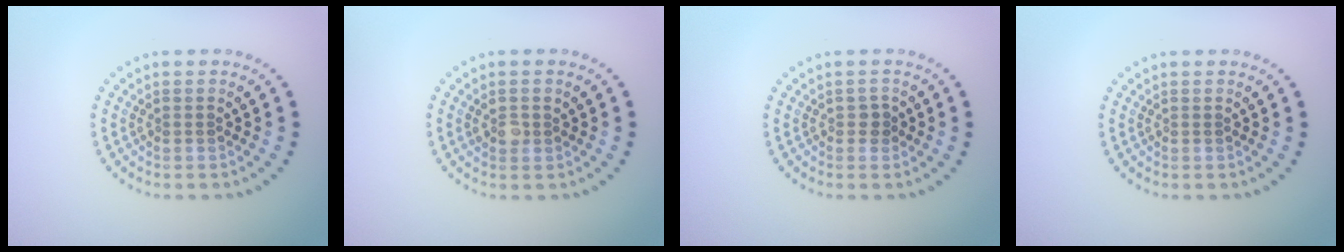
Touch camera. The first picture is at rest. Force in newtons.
{"total": 1.4, "press": 1.3, "slide": 0.5}
{"total": 1.0, "press": 0.9, "slide": 0.3}
{"total": 0.0}